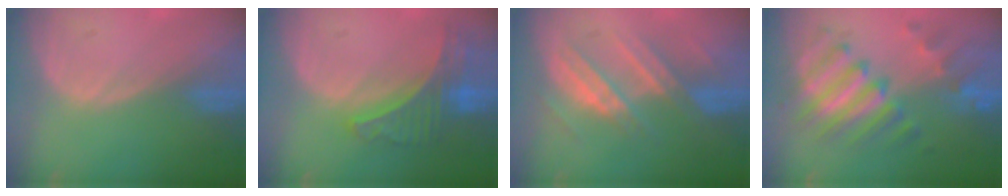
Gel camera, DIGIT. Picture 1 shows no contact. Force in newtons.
{"total": 7.9, "press": 7.0, "slide": 3.7}
{"total": 7.3, "press": 7.3, "slide": 0.6}
{"total": 9.3, "press": 9.3, "slide": 0.6}